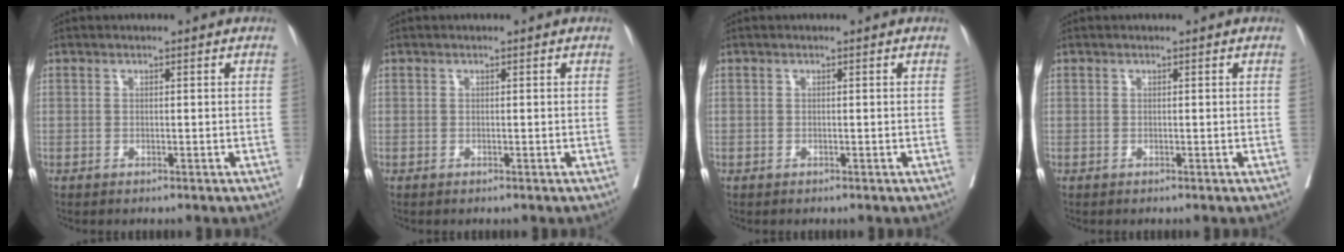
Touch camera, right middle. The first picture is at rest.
{"total": 0.0}
{"total": 0.6, "force": [-0.1, 0.6, -0.1], "torque": [0.007, 0.006, -0.005]}
{"total": 0.0}